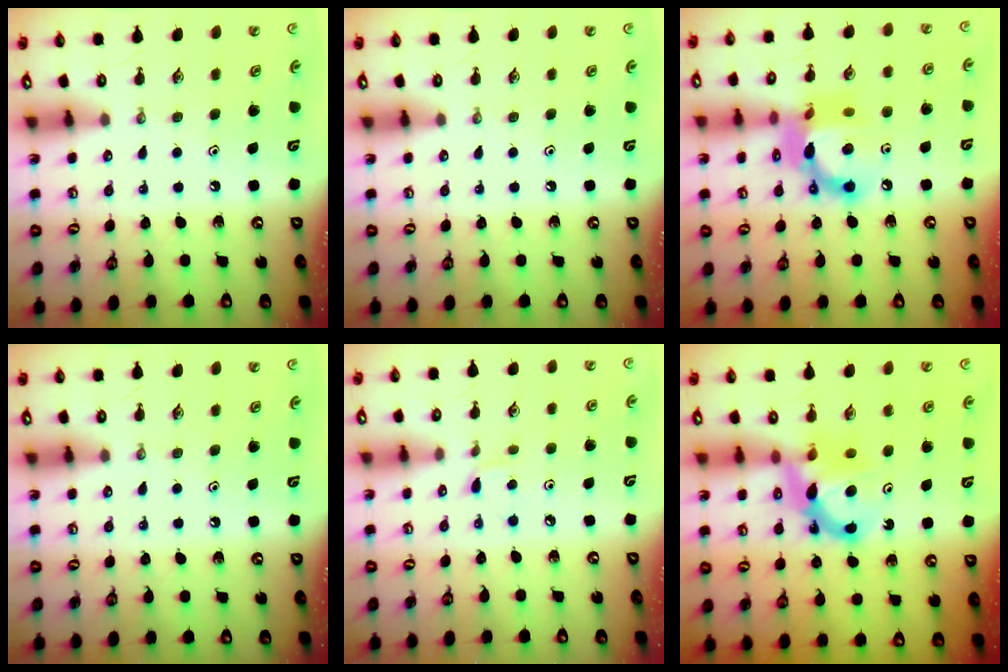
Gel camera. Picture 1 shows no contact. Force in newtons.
{"total": 0.0}
{"total": 14.2, "press": 14.2, "slide": 1.2}
{"total": 0.0}
{"total": 3.8, "press": 3.8, "slide": 0.6}
{"total": 7.2, "press": 7.2, "slide": 0.1}